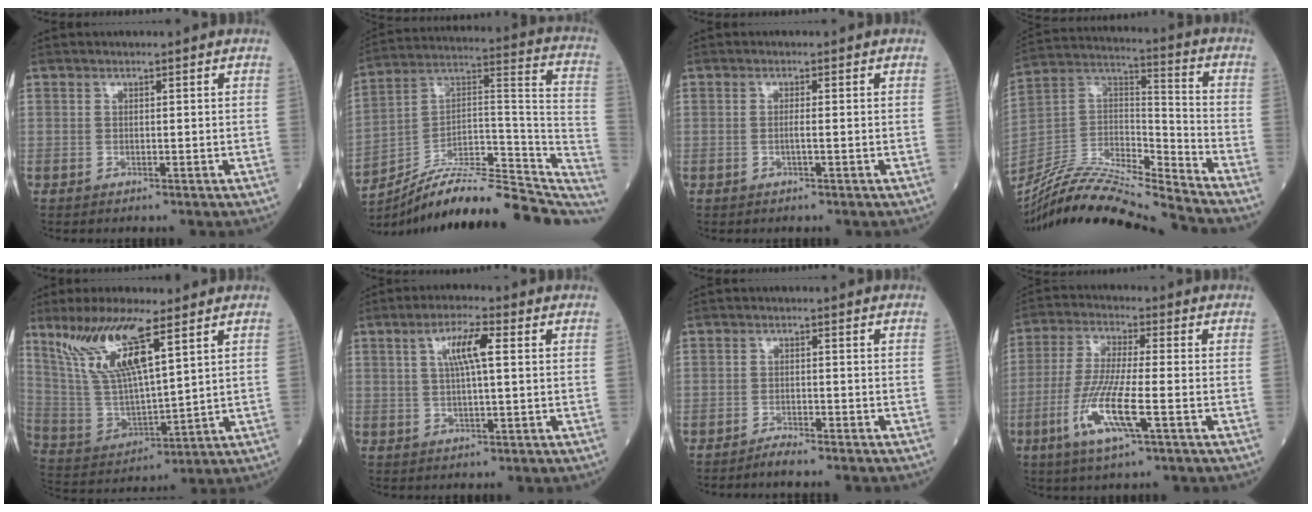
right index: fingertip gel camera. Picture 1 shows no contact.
{"total": 24.1, "force": [-21.0, 4.7, 10.7], "torque": [-0.118, 0.043, -0.322]}
{"total": 1.1, "force": [-0.2, -0.2, 1.1], "torque": [-0.022, 0.000, -0.006]}
{"total": 21.4, "force": [-20.1, -0.3, 7.3], "torque": [-0.159, 0.008, -0.359]}
{"total": 14.2, "force": [8.3, 2.4, 11.2], "torque": [-0.240, 0.001, 0.169]}
{"total": 5.7, "force": [1.5, 0.6, 5.5], "torque": [-0.103, 0.008, 0.028]}
{"total": 2.1, "force": [-2.0, -0.2, 0.7], "torque": [-0.016, -0.002, -0.035]}
{"total": 10.5, "force": [-3.7, 0.7, 9.8], "torque": [-0.203, -0.015, -0.074]}